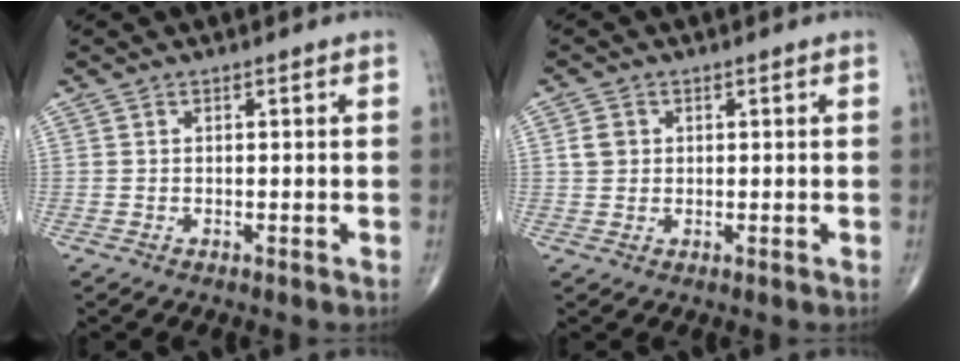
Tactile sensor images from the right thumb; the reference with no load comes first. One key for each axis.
{"total": 2.8, "fx": 0.6, "fy": 2.4, "fz": 1.3, "tx": -0.014, "ty": 0.003, "tz": 0.012}